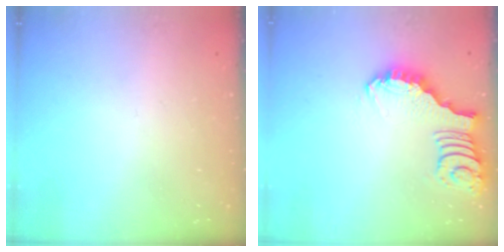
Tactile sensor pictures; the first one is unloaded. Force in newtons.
{"total": 2.9, "press": 2.9, "slide": 0.1}